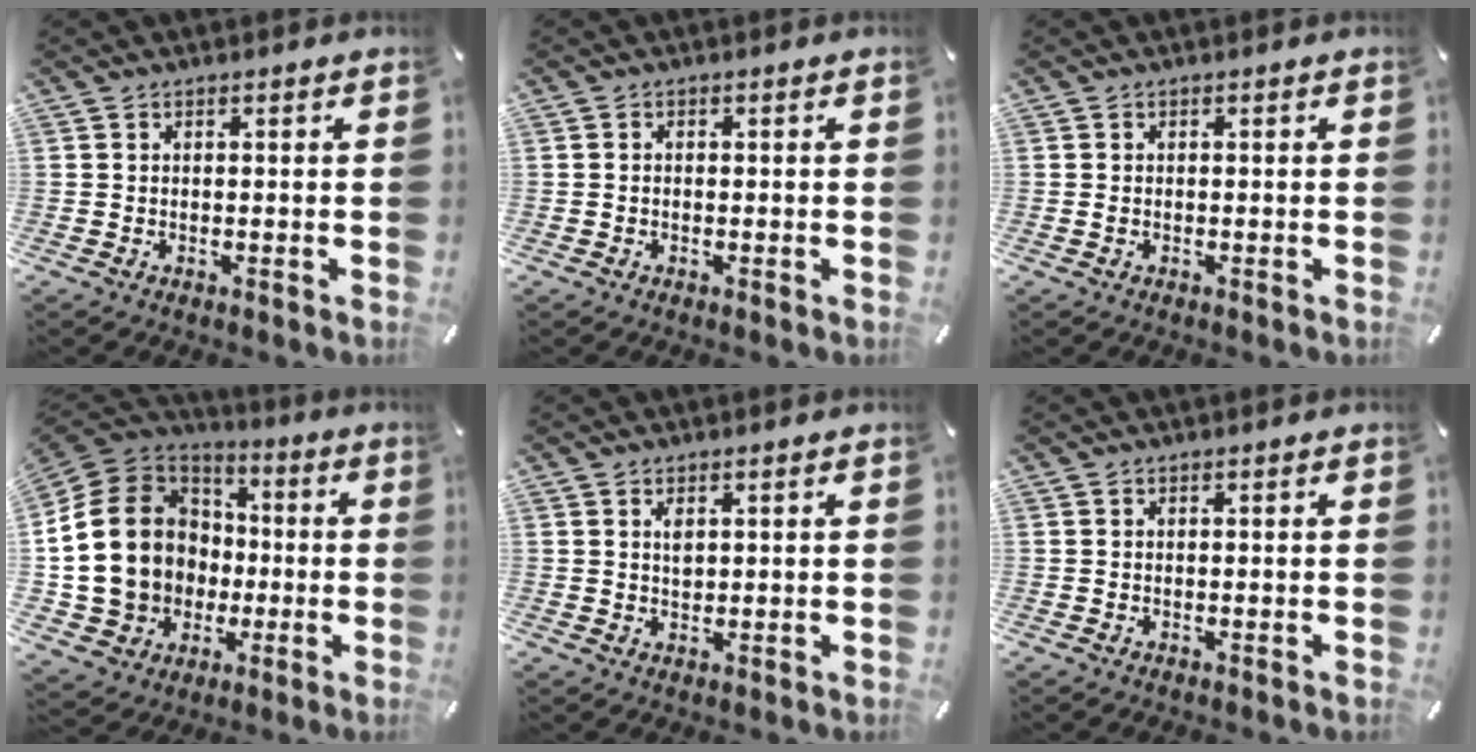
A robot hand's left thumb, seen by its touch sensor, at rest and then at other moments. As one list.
[{"total": 0.7, "force": [-0.3, 0.6, 0.4], "torque": [-0.007, 0.002, -0.007]}, {"total": 0.8, "force": [-0.2, 0.5, 0.6], "torque": [-0.012, 0.000, -0.004]}, {"total": 21.7, "force": [-0.5, 18.8, 10.8], "torque": [-0.230, 0.010, 0.015]}, {"total": 2.0, "force": [0.7, 1.2, 1.3], "torque": [-0.022, -0.002, 0.012]}, {"total": 0.0}]